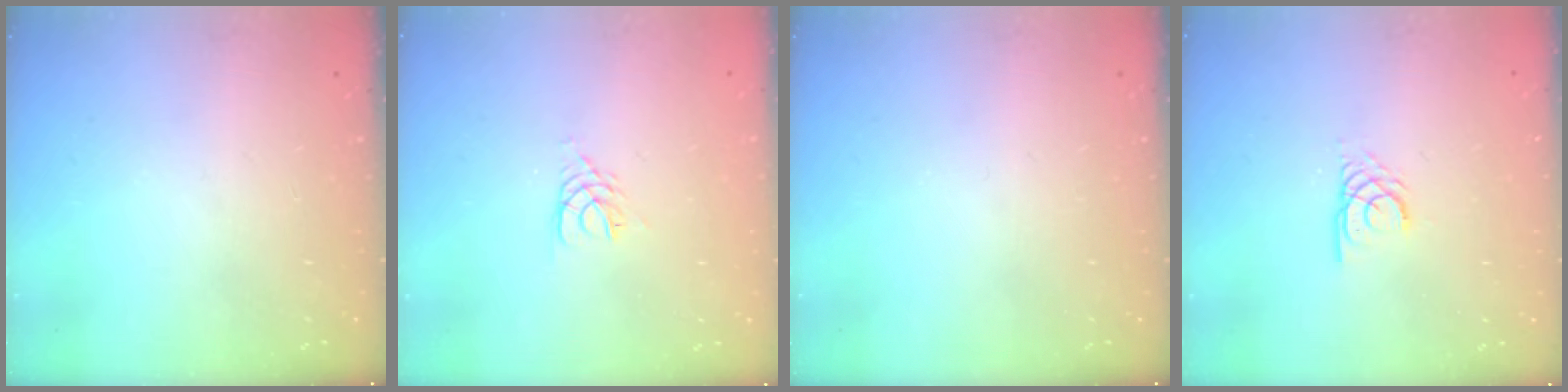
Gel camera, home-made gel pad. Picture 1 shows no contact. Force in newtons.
{"total": 3.0, "press": 2.9, "slide": 0.4}
{"total": 0.0}
{"total": 2.3, "press": 2.3, "slide": 0.1}